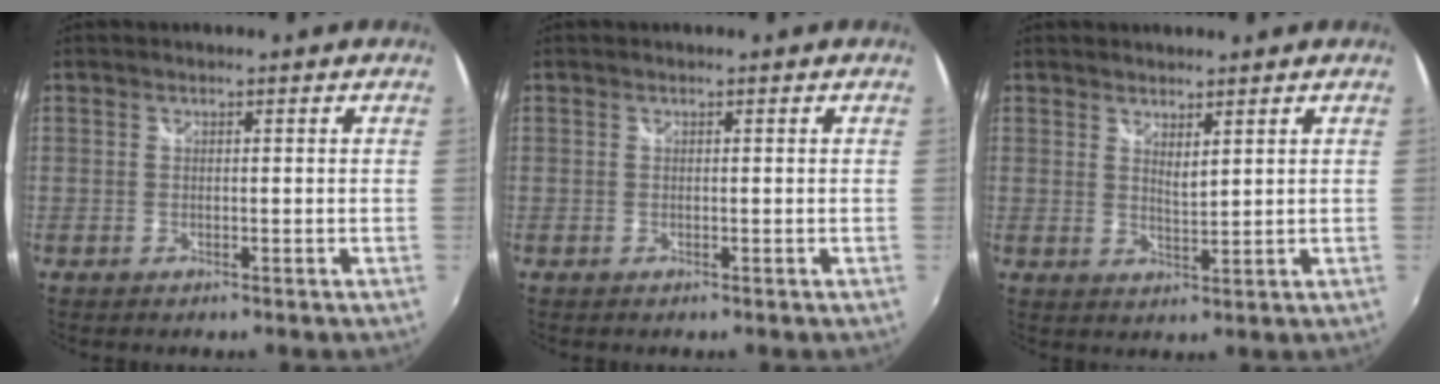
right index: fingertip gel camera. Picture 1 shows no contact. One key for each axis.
{"total": 0.0}
{"total": 2.7, "fx": 2.0, "fy": 0.7, "fz": 1.7, "tx": -0.029, "ty": -0.005, "tz": 0.033}